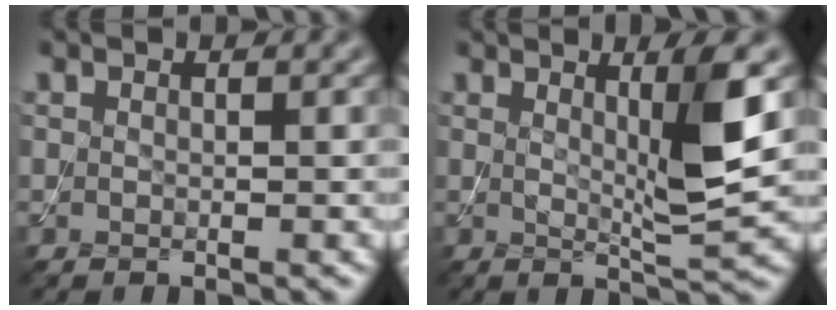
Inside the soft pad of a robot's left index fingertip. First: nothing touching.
{"total": 5.1, "force": [1.5, 0.5, 4.8], "torque": [-0.077, -0.014, 0.029]}